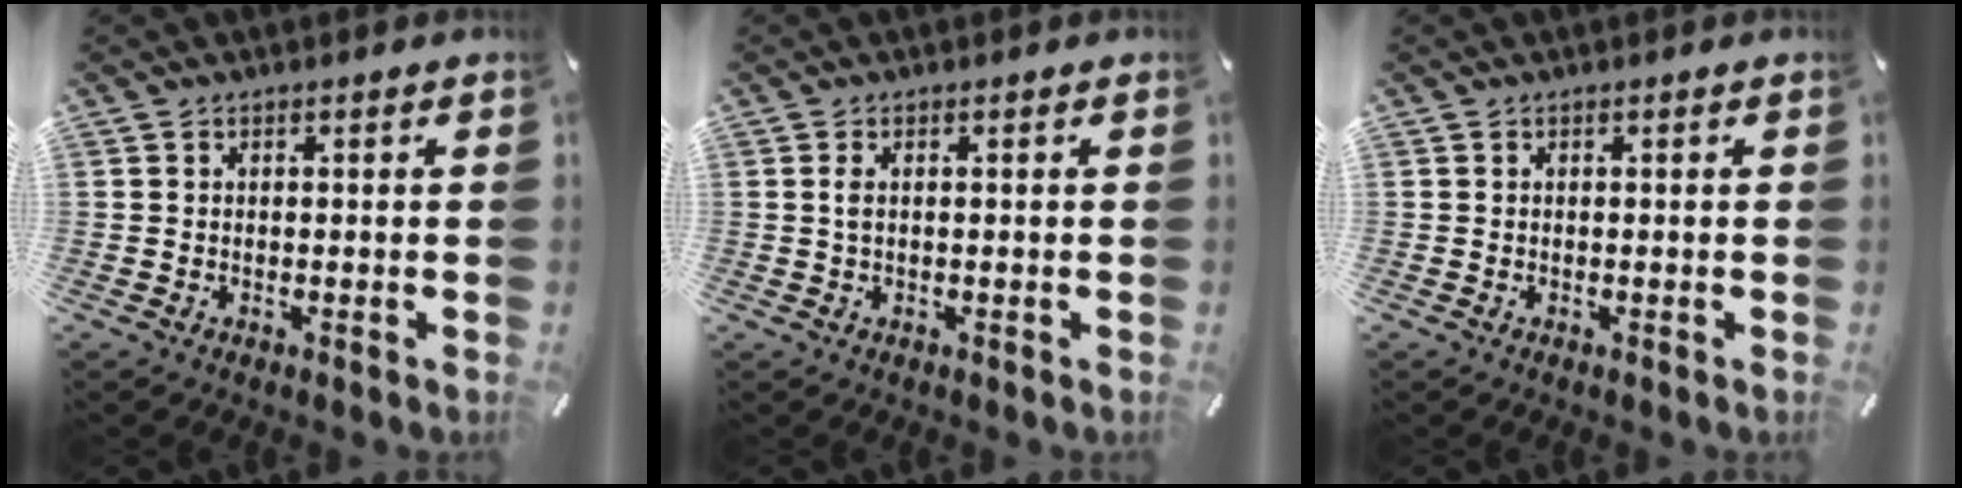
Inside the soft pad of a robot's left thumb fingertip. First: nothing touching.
{"total": 1.4, "force": [0.2, 0.5, 1.4], "torque": [-0.027, 0.002, 0.001]}
{"total": 0.0}